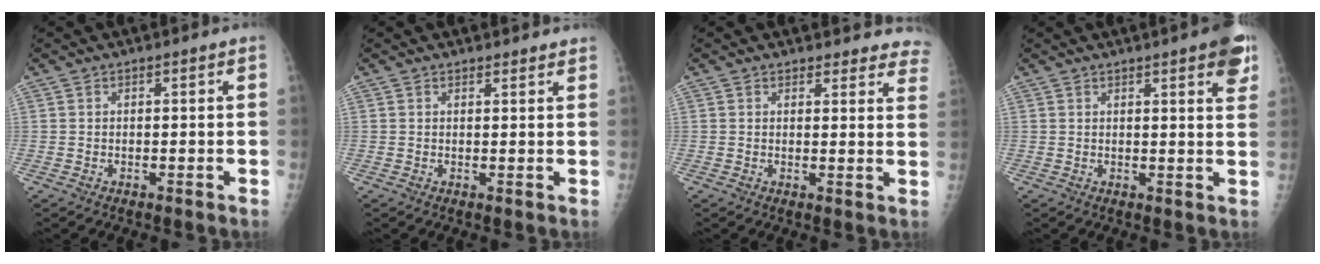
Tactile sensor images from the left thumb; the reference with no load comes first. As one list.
[{"total": 2.1, "force": [1.9, 0.6, 0.3], "torque": [0.004, -0.009, 0.020]}, {"total": 10.6, "force": [9.9, 3.5, 1.0], "torque": [0.048, -0.054, 0.077]}, {"total": 7.0, "force": [3.8, 1.4, 5.7], "torque": [-0.057, -0.011, 0.043]}]